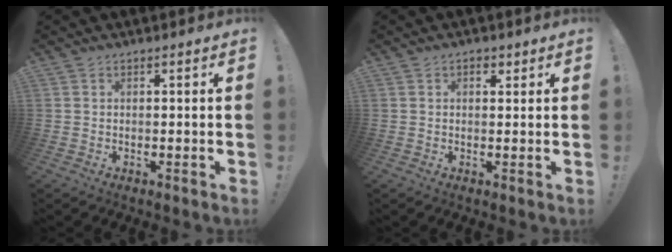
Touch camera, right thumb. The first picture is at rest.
{"total": 1.9, "force": [0.8, 1.3, 1.2], "torque": [-0.014, 0.001, 0.011]}